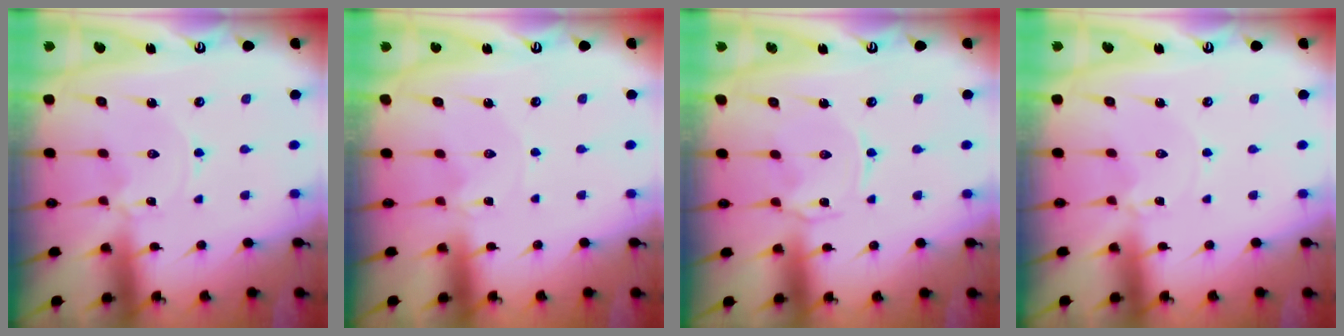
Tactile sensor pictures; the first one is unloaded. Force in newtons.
{"total": 0.0}
{"total": 0.6, "press": 0.6, "slide": 0.2}
{"total": 0.9, "press": 0.9, "slide": 0.2}